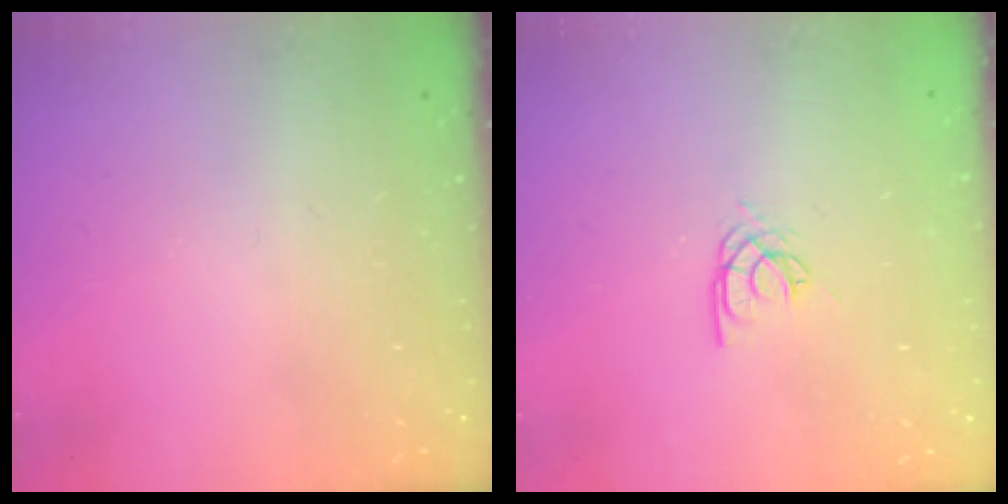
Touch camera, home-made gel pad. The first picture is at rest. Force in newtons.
{"total": 4.5, "press": 4.5, "slide": 0.3}